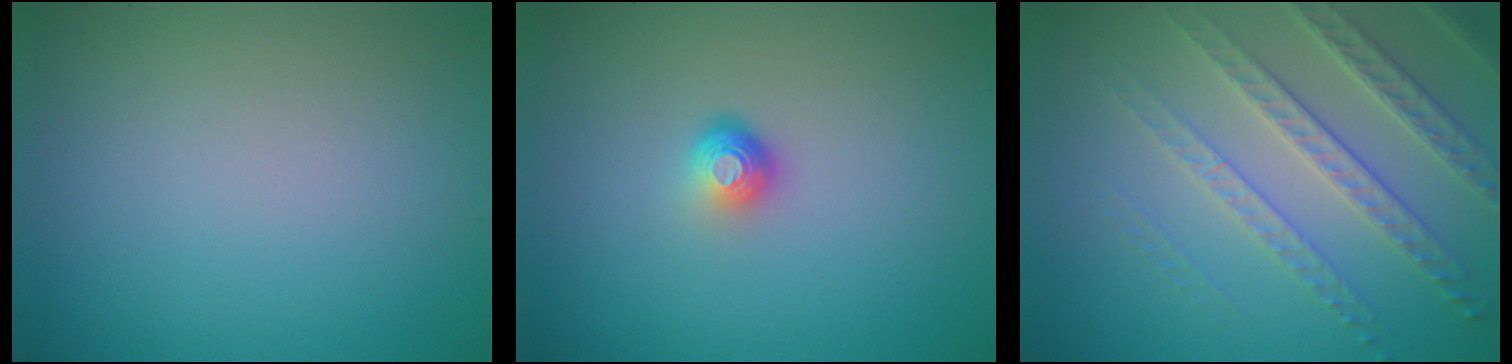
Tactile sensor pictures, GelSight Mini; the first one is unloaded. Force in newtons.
{"total": 1.9, "press": 1.3, "slide": 1.4}
{"total": 4.4, "press": 3.9, "slide": 2.1}